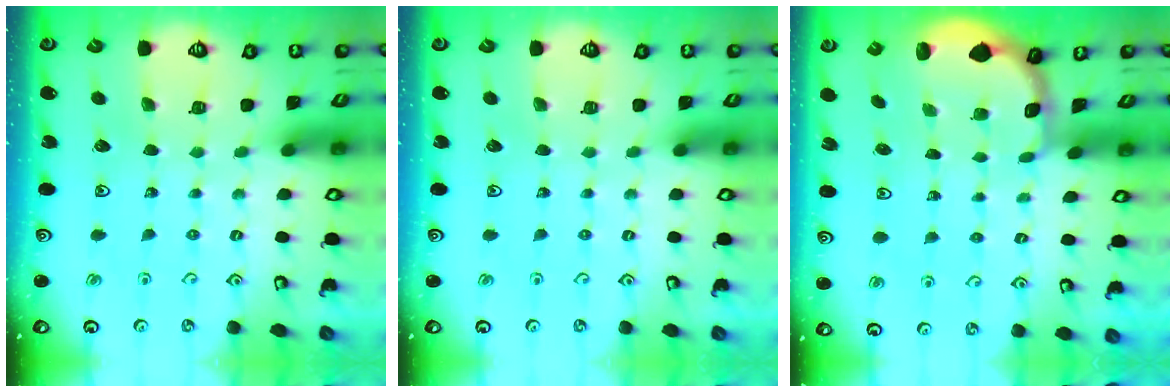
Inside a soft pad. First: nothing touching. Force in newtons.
{"total": 0.0}
{"total": 1.7, "press": 1.5, "slide": 0.6}